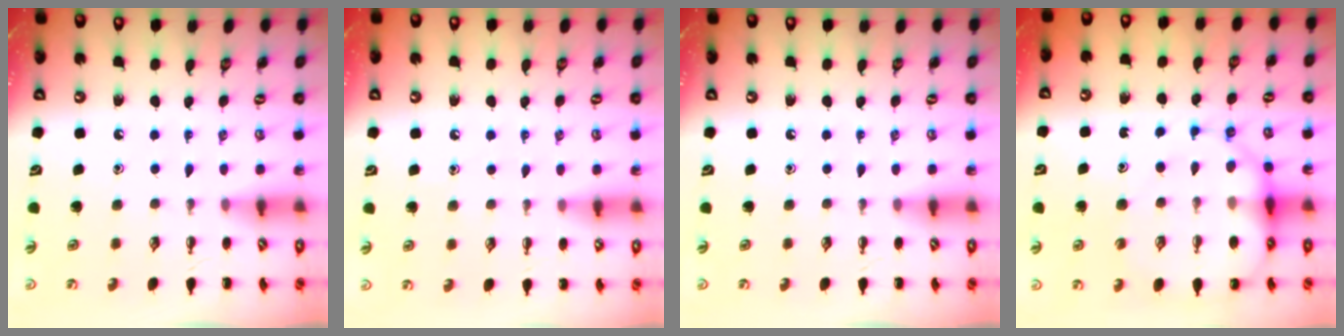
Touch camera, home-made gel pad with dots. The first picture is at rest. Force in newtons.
{"total": 5.8, "press": 5.6, "slide": 1.7}
{"total": 0.0}
{"total": 13.6, "press": 13.3, "slide": 2.6}